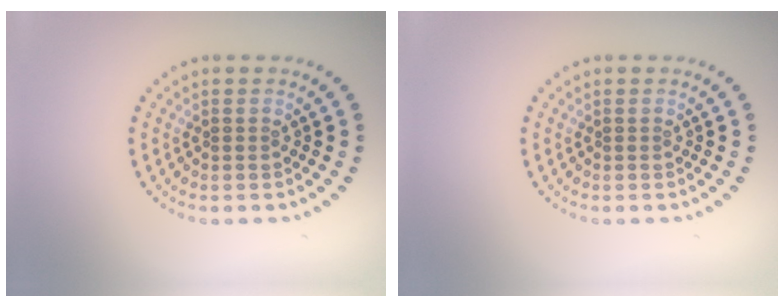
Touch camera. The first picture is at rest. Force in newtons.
{"total": 0.0}